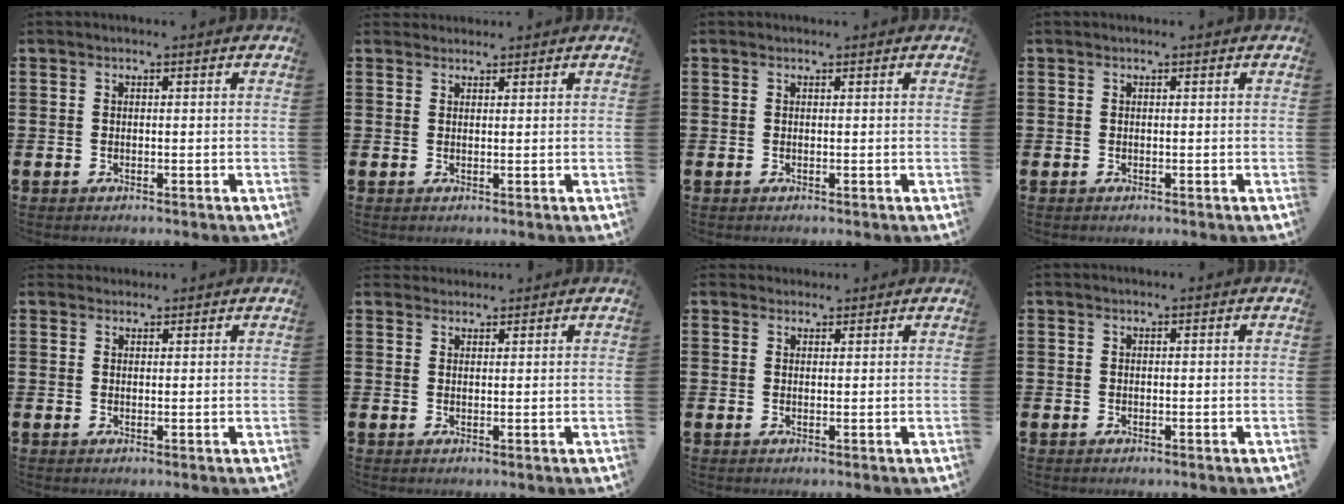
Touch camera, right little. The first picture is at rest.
{"total": 1.3, "force": [1.2, 0.4, -0.1], "torque": [0.014, -0.001, 0.021]}
{"total": 0.0}
{"total": 0.0}
{"total": 1.0, "force": [1.0, 0.4, -0.1], "torque": [0.015, -0.001, 0.016]}
{"total": 1.5, "force": [1.4, 0.5, -0.1], "torque": [0.013, 0.000, 0.025]}
{"total": 1.3, "force": [1.2, 0.6, 0.0], "torque": [0.013, 0.000, 0.021]}
{"total": 0.0}